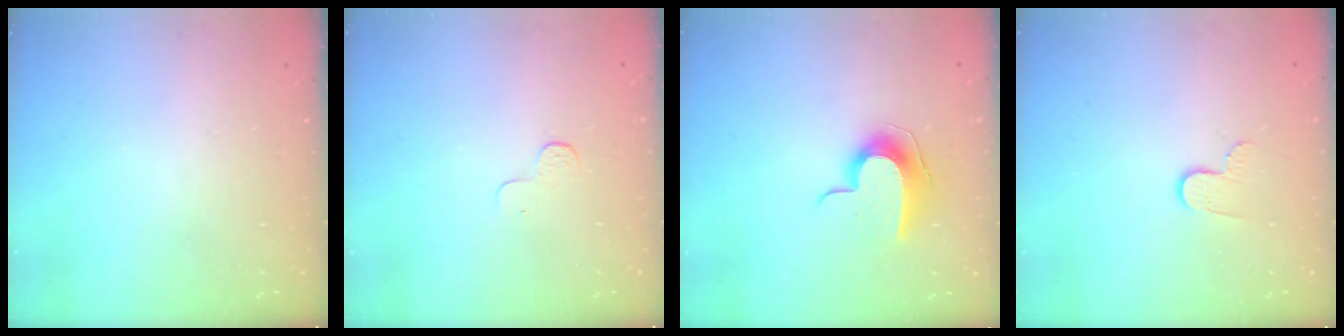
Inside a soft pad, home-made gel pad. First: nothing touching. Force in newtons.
{"total": 3.9, "press": 3.9, "slide": 0.4}
{"total": 9.5, "press": 9.5, "slide": 0.4}
{"total": 4.6, "press": 4.6, "slide": 0.5}